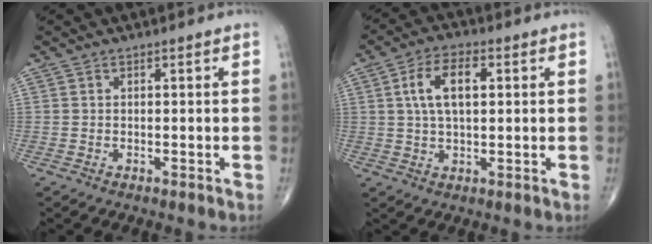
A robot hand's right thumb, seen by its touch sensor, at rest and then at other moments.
{"total": 8.5, "force": [2.1, 4.2, 7.1], "torque": [-0.126, 0.009, 0.036]}